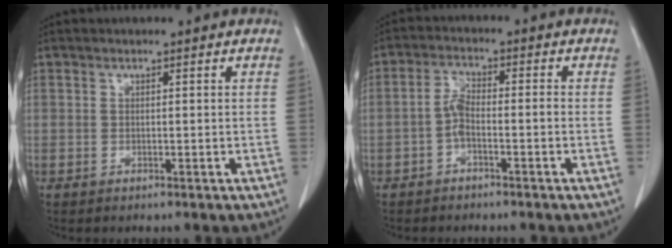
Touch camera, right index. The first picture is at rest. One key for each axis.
{"total": 3.3, "fx": -1.3, "fy": 1.1, "fz": 2.9, "tx": -0.059, "ty": 0.012, "tz": -0.026}